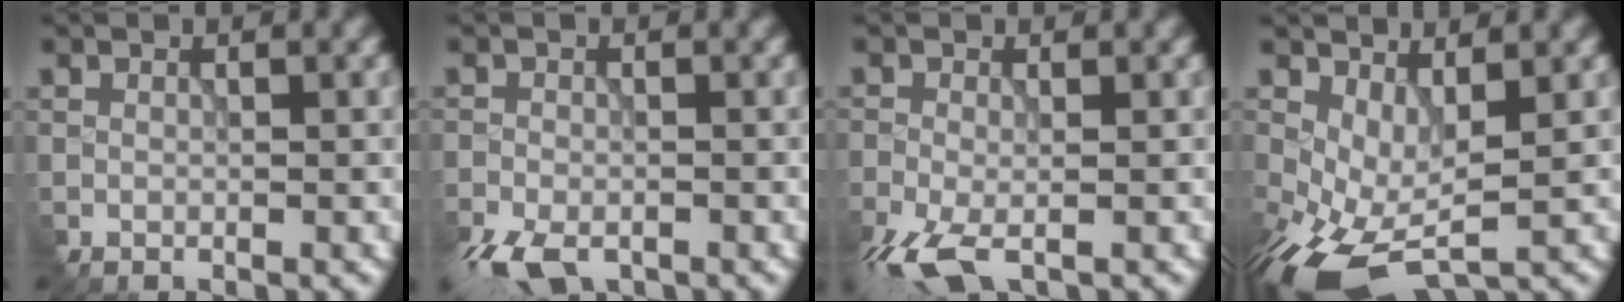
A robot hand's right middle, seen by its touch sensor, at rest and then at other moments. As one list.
[{"total": 4.9, "force": [-3.4, 2.0, 2.8], "torque": [-0.057, -0.017, -0.068]}, {"total": 5.1, "force": [-2.9, 1.9, 3.7], "torque": [-0.088, -0.013, -0.061]}, {"total": 6.1, "force": [-1.5, 3.2, 5.0], "torque": [-0.117, -0.011, -0.023]}]